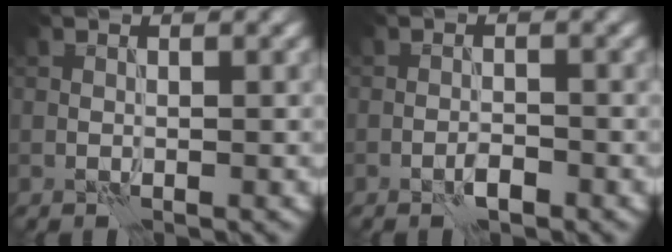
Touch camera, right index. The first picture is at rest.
{"total": 1.2, "force": [-0.9, 0.2, 0.8], "torque": [-0.015, 0.004, -0.018]}